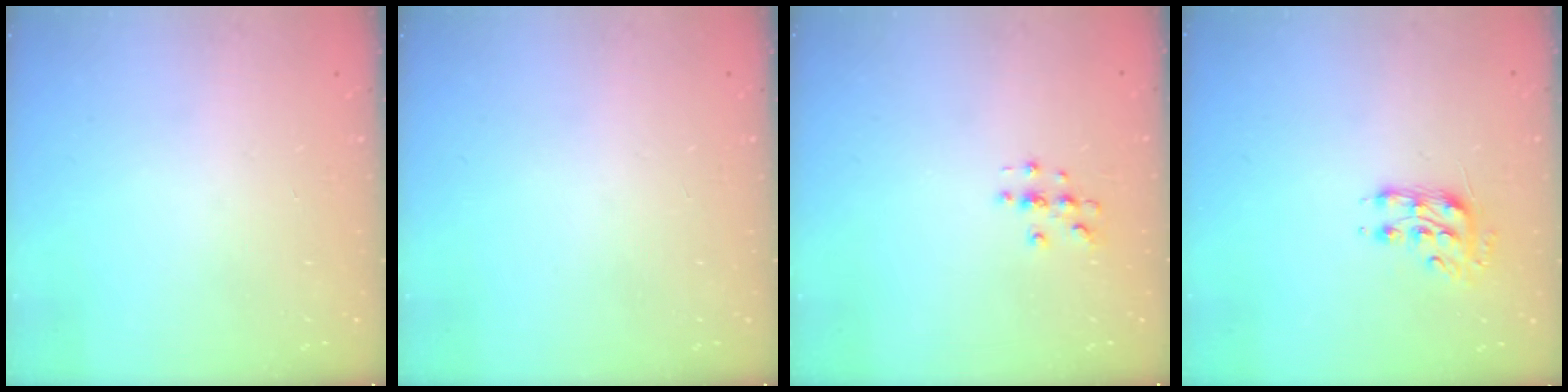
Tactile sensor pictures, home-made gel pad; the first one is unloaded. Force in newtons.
{"total": 0.0}
{"total": 3.0, "press": 3.0, "slide": 0.3}
{"total": 8.1, "press": 8.0, "slide": 1.0}